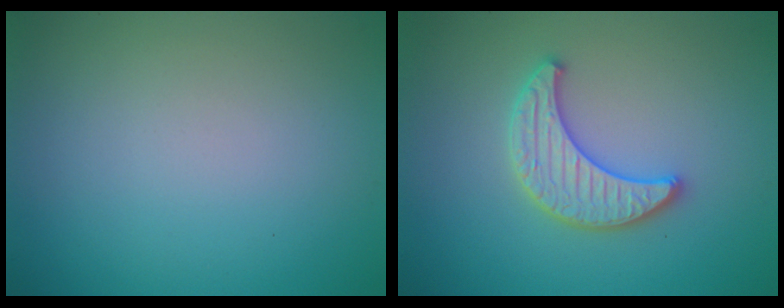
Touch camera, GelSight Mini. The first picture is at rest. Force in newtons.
{"total": 3.4, "press": 3.3, "slide": 0.4}